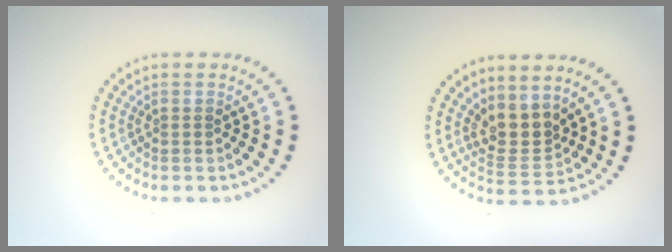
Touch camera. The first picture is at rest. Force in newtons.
{"total": 3.0, "press": 2.4, "slide": 1.9}